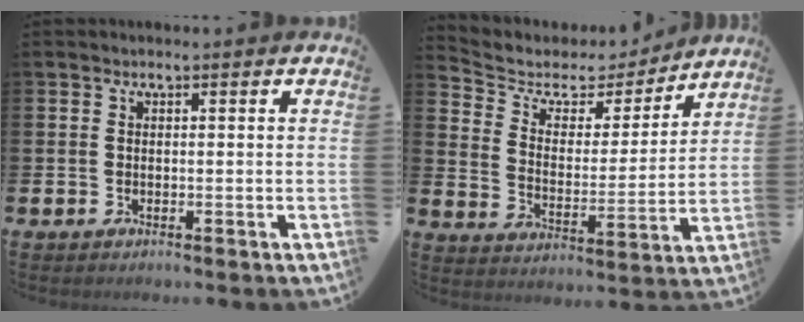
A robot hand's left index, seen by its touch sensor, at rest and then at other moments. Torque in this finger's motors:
{"motor_torque": [0.19, -1.73, 0.10, -0.01]}